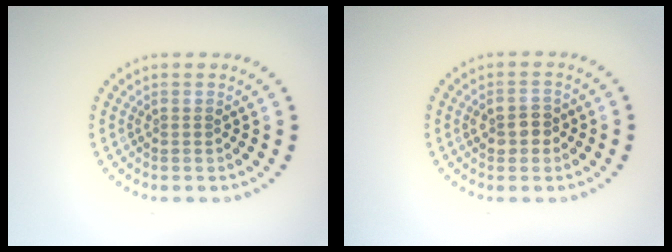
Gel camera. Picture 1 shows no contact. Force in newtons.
{"total": 2.3, "press": 2.3, "slide": 0.3}